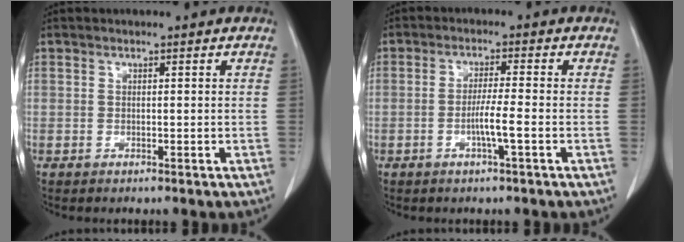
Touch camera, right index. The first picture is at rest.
{"total": 3.9, "force": [-1.3, -0.4, 3.7], "torque": [-0.066, -0.004, -0.026]}